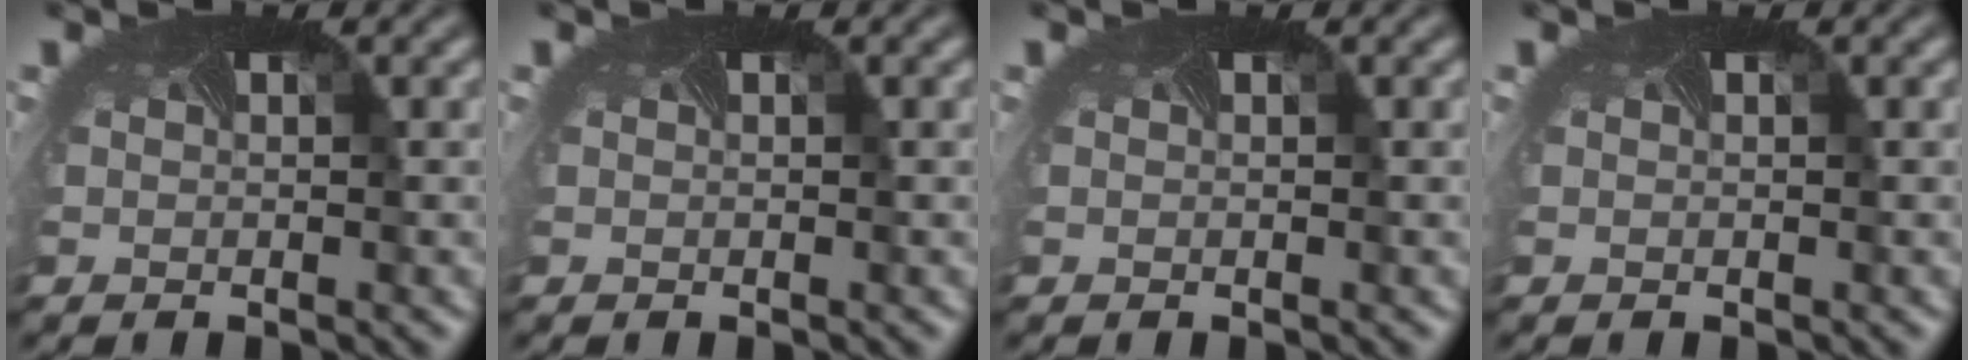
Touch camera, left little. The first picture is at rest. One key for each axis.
{"total": 0.0}
{"total": 0.0}
{"total": 0.0}